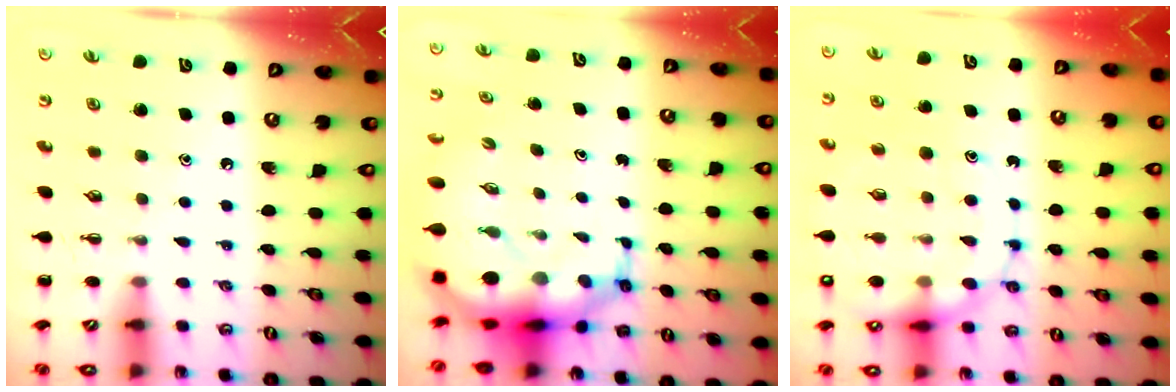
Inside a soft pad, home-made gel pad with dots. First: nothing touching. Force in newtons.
{"total": 13.0, "press": 12.6, "slide": 3.1}
{"total": 16.5, "press": 16.4, "slide": 2.4}